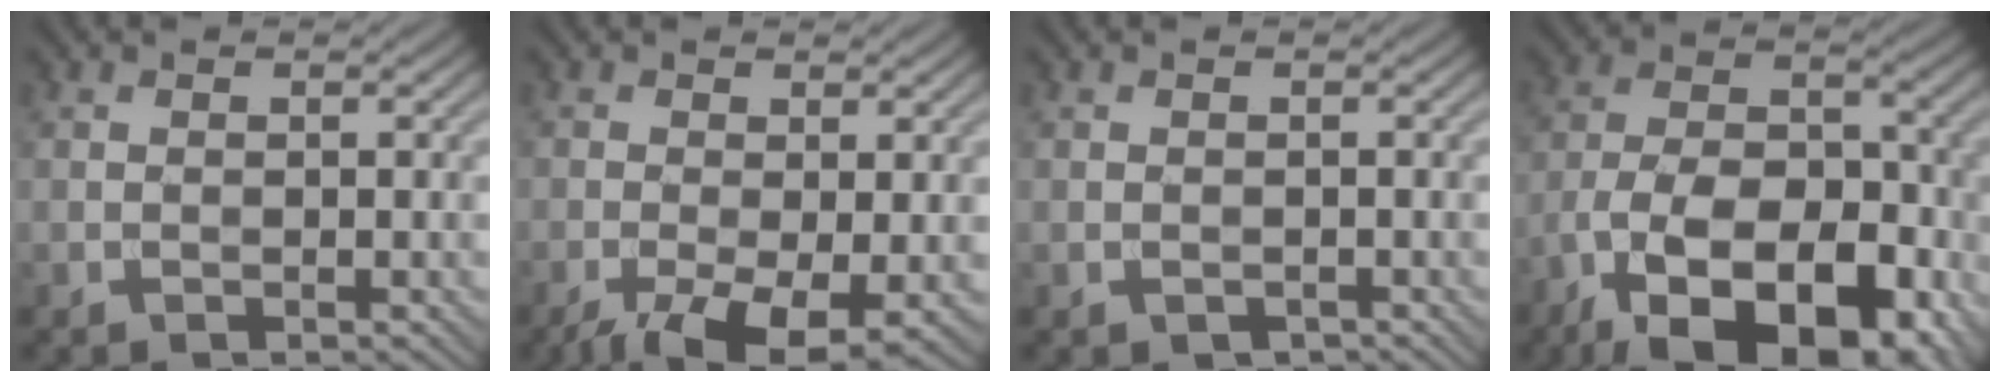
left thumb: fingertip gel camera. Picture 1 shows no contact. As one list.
[{"total": 6.9, "force": [-3.5, 2.2, 5.5], "torque": [-0.103, -0.015, -0.060]}, {"total": 0.8, "force": [-0.4, 0.6, 0.3], "torque": [-0.005, -0.006, -0.007]}, {"total": 16.8, "force": [-9.8, 8.3, 10.9], "torque": [-0.188, -0.022, -0.164]}]